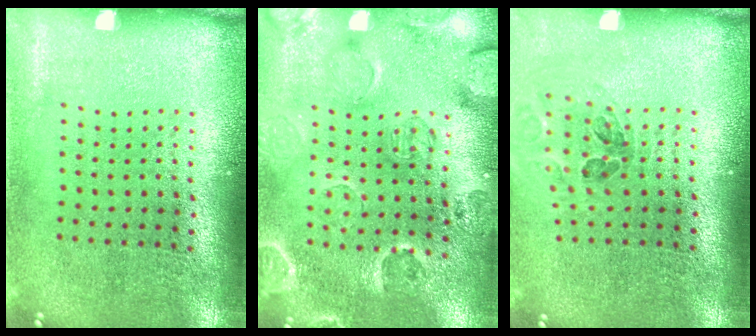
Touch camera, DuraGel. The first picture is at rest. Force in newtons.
{"total": 2.5, "press": 2.1, "slide": 1.3}
{"total": 0.9, "press": 0.9, "slide": 0.2}